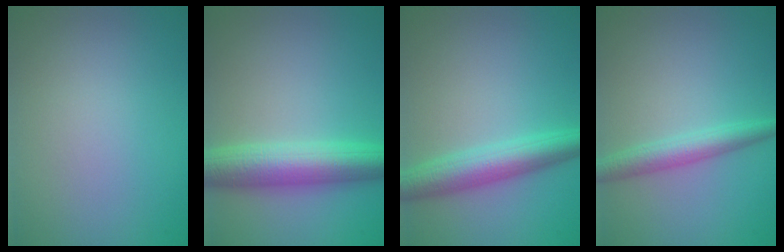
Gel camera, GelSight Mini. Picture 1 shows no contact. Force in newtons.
{"total": 6.6, "press": 6.6, "slide": 0.0}
{"total": 4.7, "press": 4.7, "slide": 0.1}
{"total": 2.9, "press": 2.9, "slide": 0.1}